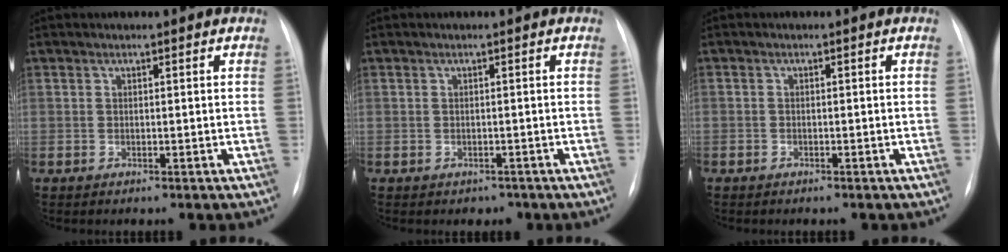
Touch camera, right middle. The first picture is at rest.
{"total": 1.5, "force": [-0.9, 1.1, 0.1], "torque": [0.000, 0.003, -0.007]}
{"total": 0.7, "force": [-0.5, 0.4, 0.1], "torque": [0.002, 0.003, -0.008]}